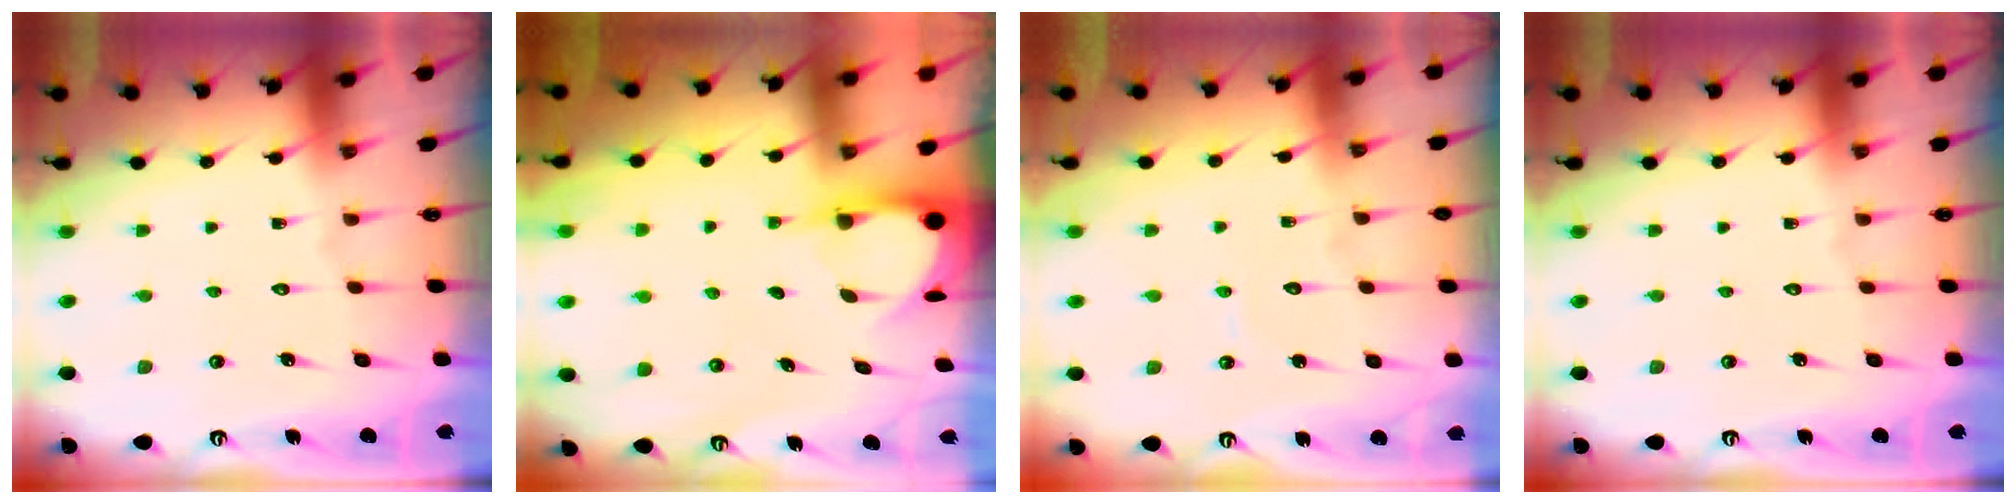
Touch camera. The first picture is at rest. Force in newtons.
{"total": 3.9, "press": 3.9, "slide": 0.3}
{"total": 4.4, "press": 4.4, "slide": 0.5}
{"total": 0.0}